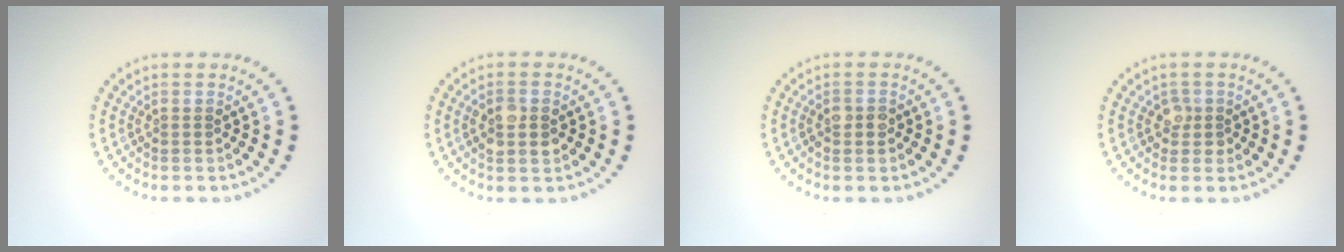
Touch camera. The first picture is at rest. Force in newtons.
{"total": 2.6, "press": 2.6, "slide": 0.2}
{"total": 1.6, "press": 1.6, "slide": 0.3}
{"total": 1.6, "press": 1.3, "slide": 0.9}